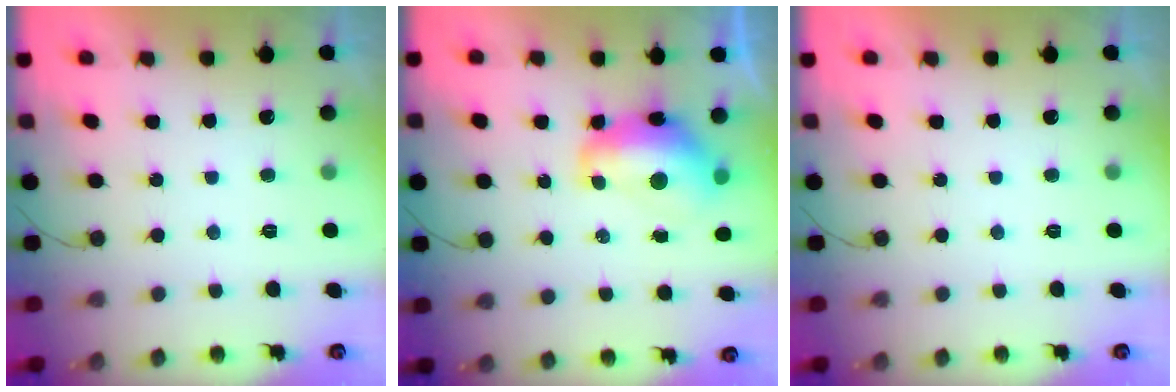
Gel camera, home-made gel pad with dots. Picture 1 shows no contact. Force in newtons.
{"total": 12.1, "press": 12.0, "slide": 1.6}
{"total": 0.0}